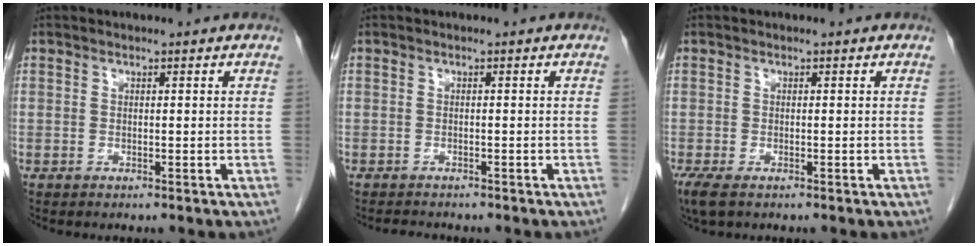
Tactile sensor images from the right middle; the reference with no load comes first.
{"total": 2.1, "force": [-1.9, 0.6, 0.6], "torque": [-0.016, -0.008, -0.024]}
{"total": 4.2, "force": [-2.9, 1.5, 2.7], "torque": [-0.061, -0.016, -0.047]}